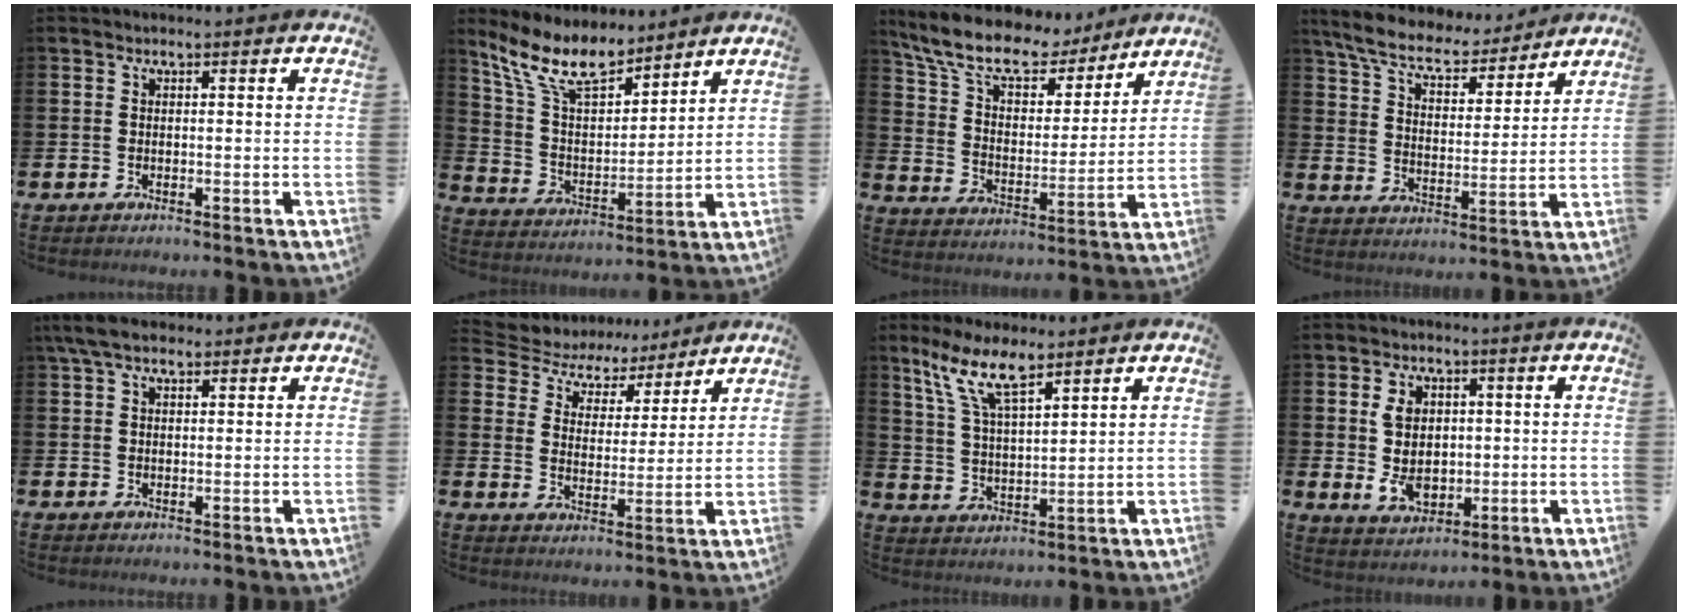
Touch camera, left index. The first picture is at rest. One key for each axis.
{"total": 9.3, "fx": 7.9, "fy": 3.1, "fz": 4.0, "tx": -0.114, "ty": -0.040, "tz": 0.143}
{"total": 11.1, "fx": 9.6, "fy": 4.1, "fz": 4.0, "tx": -0.115, "ty": -0.057, "tz": 0.169}
{"total": 7.4, "fx": 6.8, "fy": 1.8, "fz": 2.2, "tx": -0.070, "ty": -0.052, "tz": 0.116}
{"total": 4.6, "fx": 3.4, "fy": 1.8, "fz": 2.5, "tx": -0.052, "ty": -0.001, "tz": 0.062}
{"total": 5.1, "fx": 4.3, "fy": 2.7, "fz": -0.1, "tx": -0.026, "ty": -0.038, "tz": 0.069}
{"total": 8.9, "fx": 7.0, "fy": 2.3, "fz": 5.0, "tx": -0.113, "ty": -0.018, "tz": 0.126}
{"total": 5.9, "fx": 1.0, "fy": 4.6, "fz": 3.7, "tx": -0.074, "ty": 0.008, "tz": 0.012}